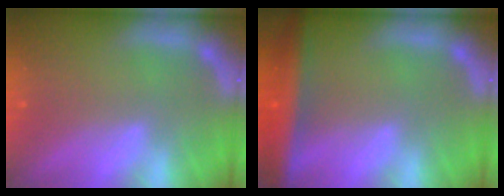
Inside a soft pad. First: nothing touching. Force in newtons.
{"total": 6.5}